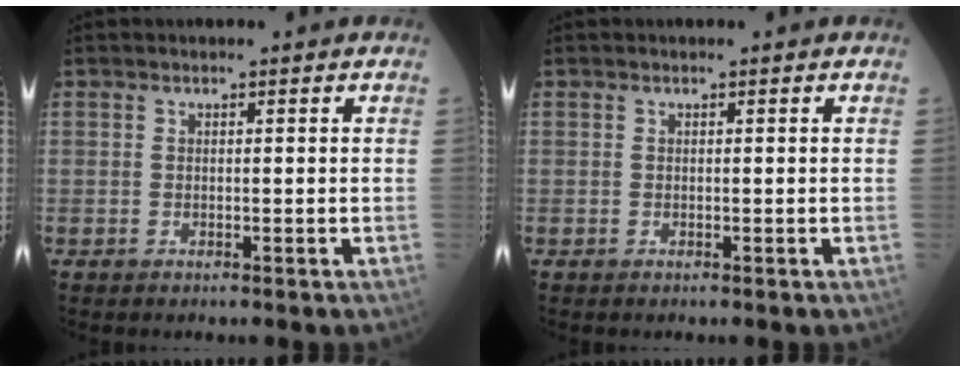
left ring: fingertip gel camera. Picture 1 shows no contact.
{"total": 0.0}